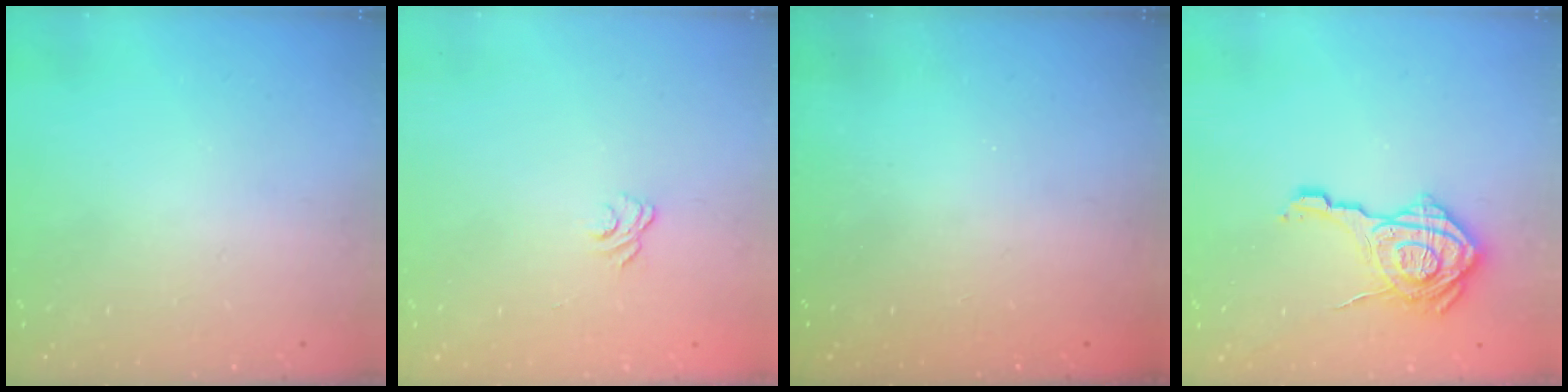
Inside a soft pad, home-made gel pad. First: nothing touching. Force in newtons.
{"total": 3.1, "press": 2.8, "slide": 1.3}
{"total": 2.3, "press": 2.2, "slide": 0.8}
{"total": 17.5, "press": 17.5, "slide": 0.7}